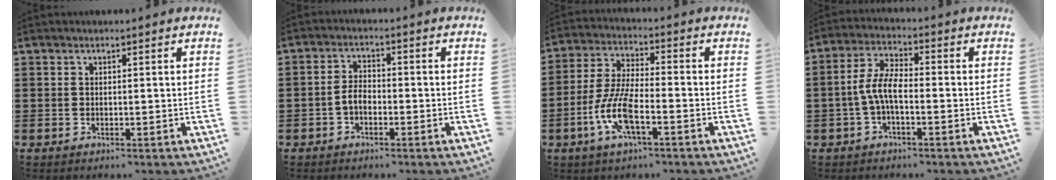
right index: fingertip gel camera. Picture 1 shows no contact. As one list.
[{"total": 3.2, "force": [-1.2, 1.7, 2.4], "torque": [-0.060, -0.002, -0.028]}, {"total": 8.8, "force": [-3.6, 2.6, 7.6], "torque": [-0.178, -0.011, -0.073]}, {"total": 5.8, "force": [-1.4, 2.0, 5.2], "torque": [-0.127, -0.006, -0.035]}]